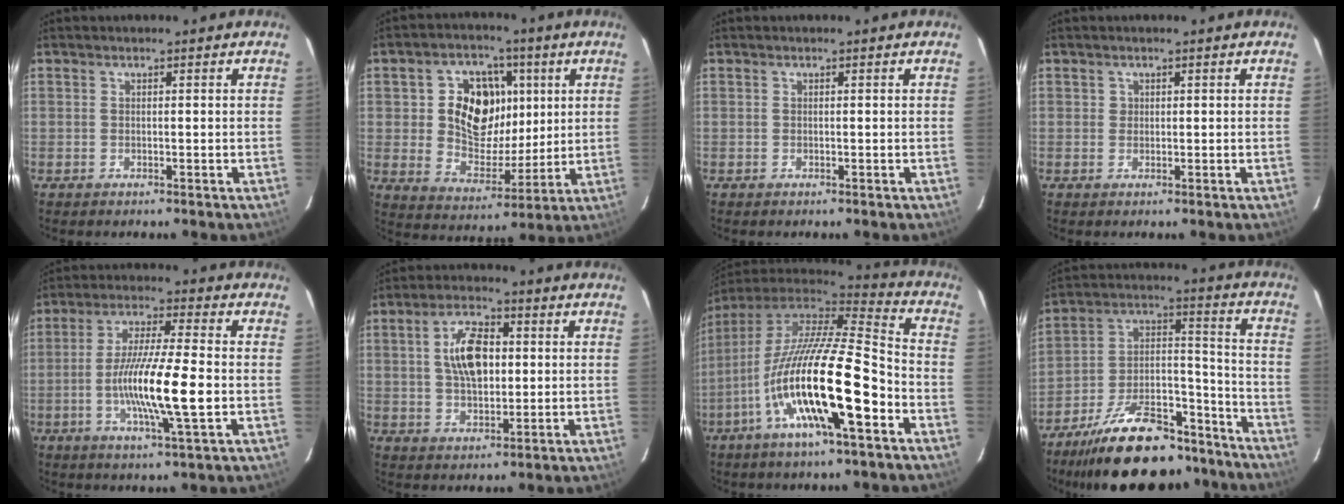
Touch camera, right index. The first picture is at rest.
{"total": 13.7, "force": [3.1, 10.6, 8.2], "torque": [-0.165, 0.014, 0.063]}
{"total": 0.0}
{"total": 0.8, "force": [0.2, 0.8, 0.0], "torque": [0.005, 0.005, 0.003]}
{"total": 13.1, "force": [-2.8, 0.7, 12.8], "torque": [-0.237, -0.008, -0.052]}
{"total": 9.6, "force": [1.4, 5.1, 8.0], "torque": [-0.148, 0.014, 0.029]}
{"total": 23.2, "force": [-9.0, 4.1, 21.0], "torque": [-0.365, -0.046, -0.169]}
{"total": 25.4, "force": [-19.5, 10.1, 12.6], "torque": [-0.228, 0.031, -0.281]}